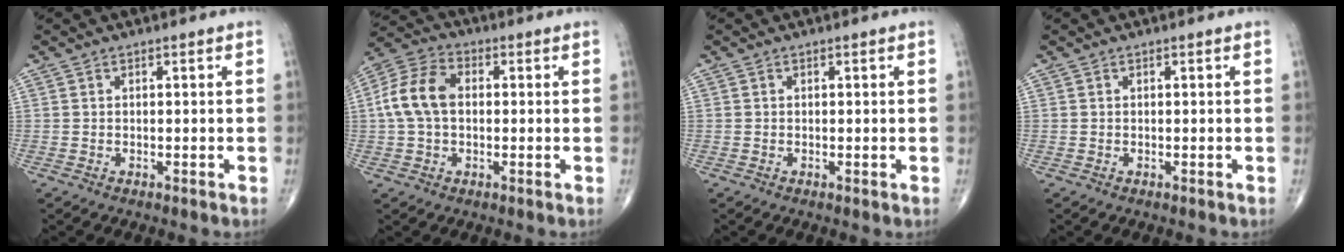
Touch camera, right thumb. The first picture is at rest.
{"total": 9.9, "force": [0.5, 6.7, 7.3], "torque": [-0.149, 0.029, 0.002]}
{"total": 0.0}
{"total": 0.0}